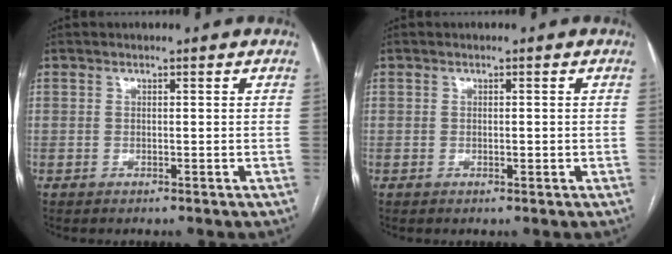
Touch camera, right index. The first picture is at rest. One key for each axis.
{"total": 0.9, "fx": -0.1, "fy": 0.3, "fz": 0.8, "tx": -0.014, "ty": -0.001, "tz": -0.001}